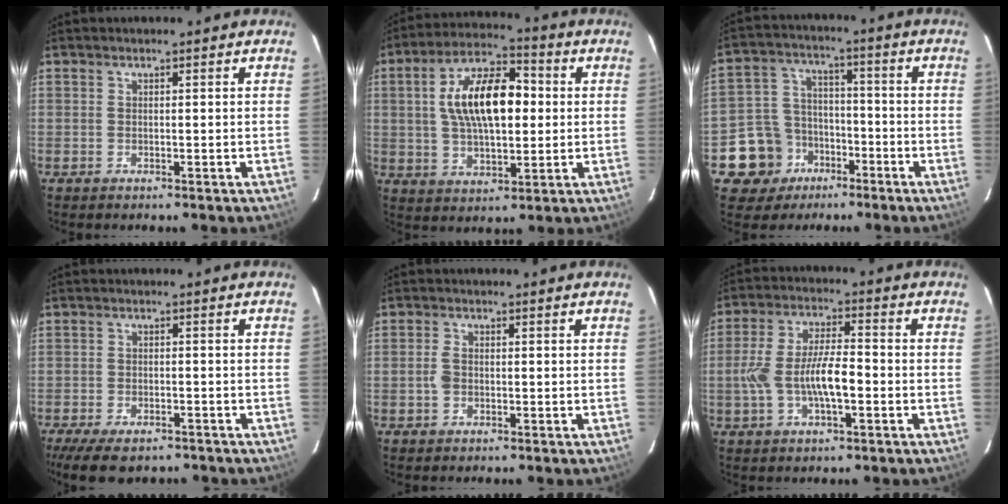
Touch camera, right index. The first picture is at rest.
{"total": 15.3, "force": [1.9, 7.3, 13.3], "torque": [-0.234, 0.026, 0.031]}
{"total": 10.5, "force": [-5.7, 8.7, 1.9], "torque": [-0.065, 0.037, -0.086]}
{"total": 10.4, "force": [-8.1, 3.9, 5.2], "torque": [-0.120, -0.029, -0.130]}
{"total": 2.1, "force": [-0.5, 1.4, 1.4], "torque": [-0.033, 0.004, -0.008]}
{"total": 10.4, "force": [-2.4, 3.3, 9.6], "torque": [-0.193, 0.004, -0.038]}